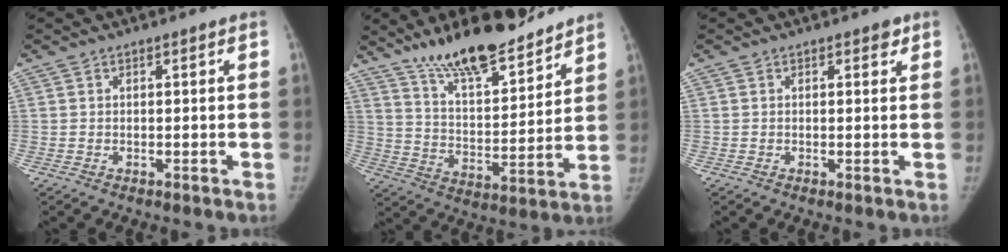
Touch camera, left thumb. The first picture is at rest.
{"total": 17.6, "force": [14.2, 4.7, 9.3], "torque": [-0.118, -0.081, 0.244]}
{"total": 1.3, "force": [0.8, 0.7, 0.7], "torque": [0.000, -0.003, 0.007]}